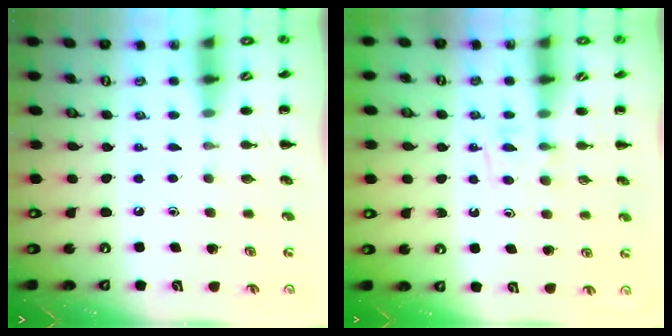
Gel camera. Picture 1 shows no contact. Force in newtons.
{"total": 4.5, "press": 4.2, "slide": 1.5}